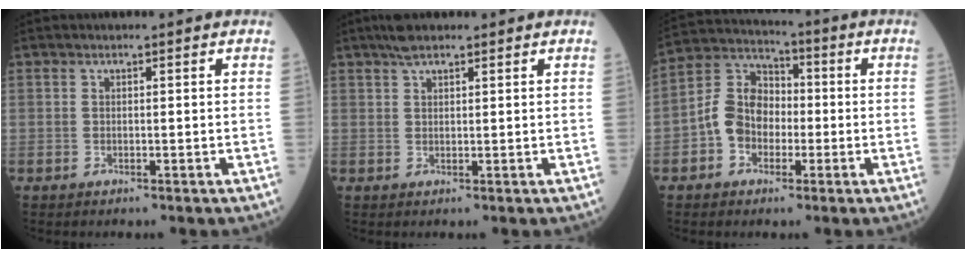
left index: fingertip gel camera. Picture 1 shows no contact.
{"total": 3.1, "force": [2.5, 0.8, 1.8], "torque": [-0.037, 0.016, 0.047]}
{"total": 8.4, "force": [-2.0, 6.7, 4.6], "torque": [-0.111, 0.033, -0.043]}